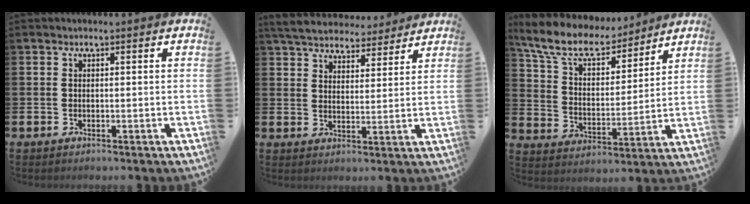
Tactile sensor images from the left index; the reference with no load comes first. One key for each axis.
{"total": 5.9, "fx": 5.6, "fy": 1.5, "fz": 0.8, "tx": -0.036, "ty": -0.032, "tz": 0.099}
{"total": 10.2, "fx": 8.7, "fy": 3.5, "fz": 3.9, "tx": -0.120, "ty": -0.048, "tz": 0.157}